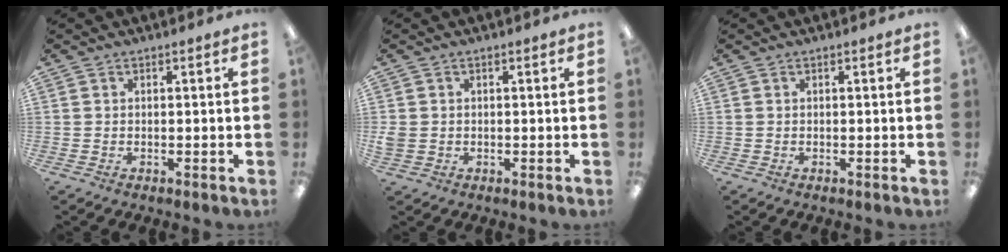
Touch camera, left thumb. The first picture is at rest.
{"total": 2.2, "force": [-0.1, 2.0, 0.9], "torque": [-0.016, 0.006, -0.002]}
{"total": 0.0}